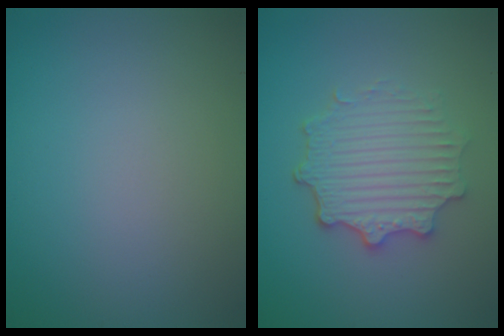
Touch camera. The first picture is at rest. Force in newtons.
{"total": 4.4, "press": 3.7, "slide": 2.5}